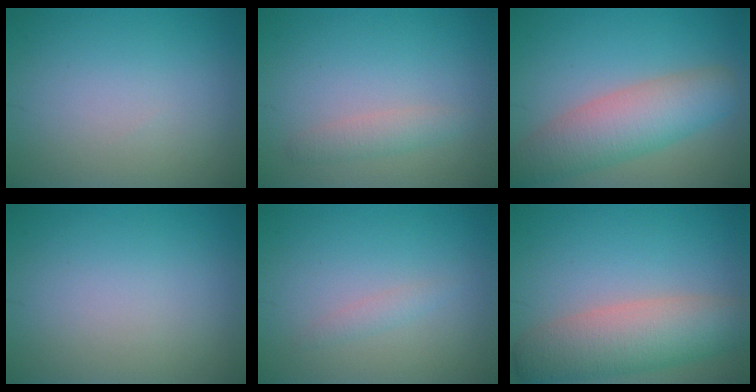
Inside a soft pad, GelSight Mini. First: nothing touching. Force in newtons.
{"total": 1.6, "press": 1.6, "slide": 0.0}
{"total": 6.4, "press": 6.4, "slide": 0.4}
{"total": 0.0}
{"total": 1.0, "press": 1.0, "slide": 0.1}
{"total": 6.9, "press": 6.8, "slide": 0.6}